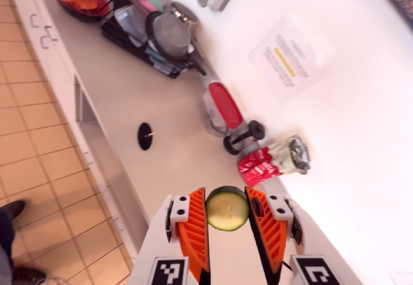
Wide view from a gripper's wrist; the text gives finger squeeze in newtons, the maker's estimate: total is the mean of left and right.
{"total": 8.9, "left": 9.0, "right": 8.8}